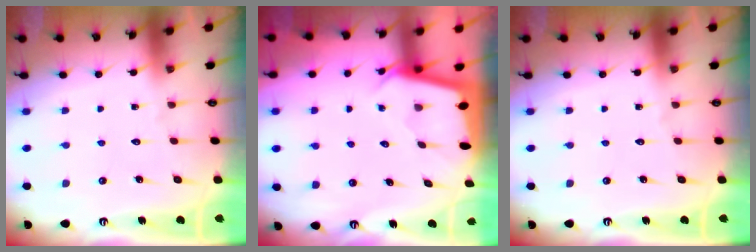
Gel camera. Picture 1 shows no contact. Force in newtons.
{"total": 2.1, "press": 2.1, "slide": 0.2}
{"total": 0.0}